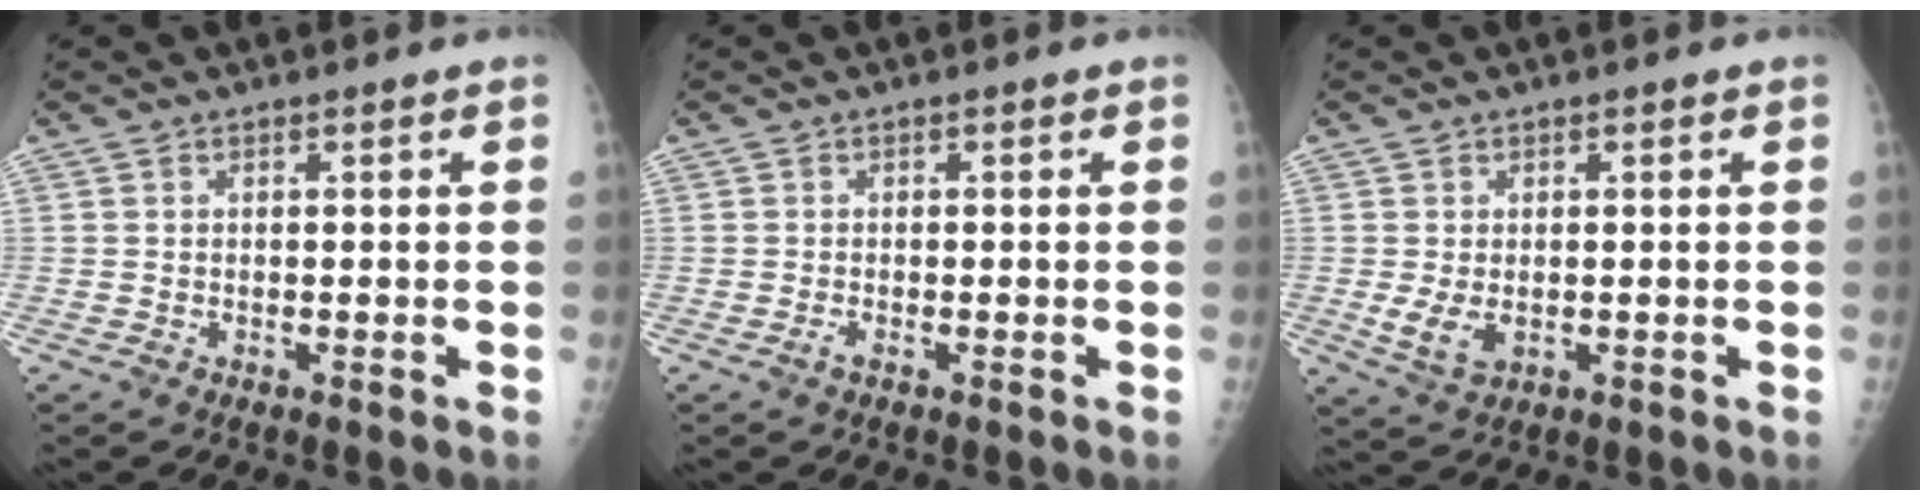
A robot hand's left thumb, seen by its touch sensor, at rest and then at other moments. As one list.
[{"total": 0.9, "force": [-0.5, 0.2, 0.7], "torque": [-0.019, 0.000, -0.009]}, {"total": 4.3, "force": [-0.6, 2.7, 3.3], "torque": [-0.063, -0.012, -0.002]}]